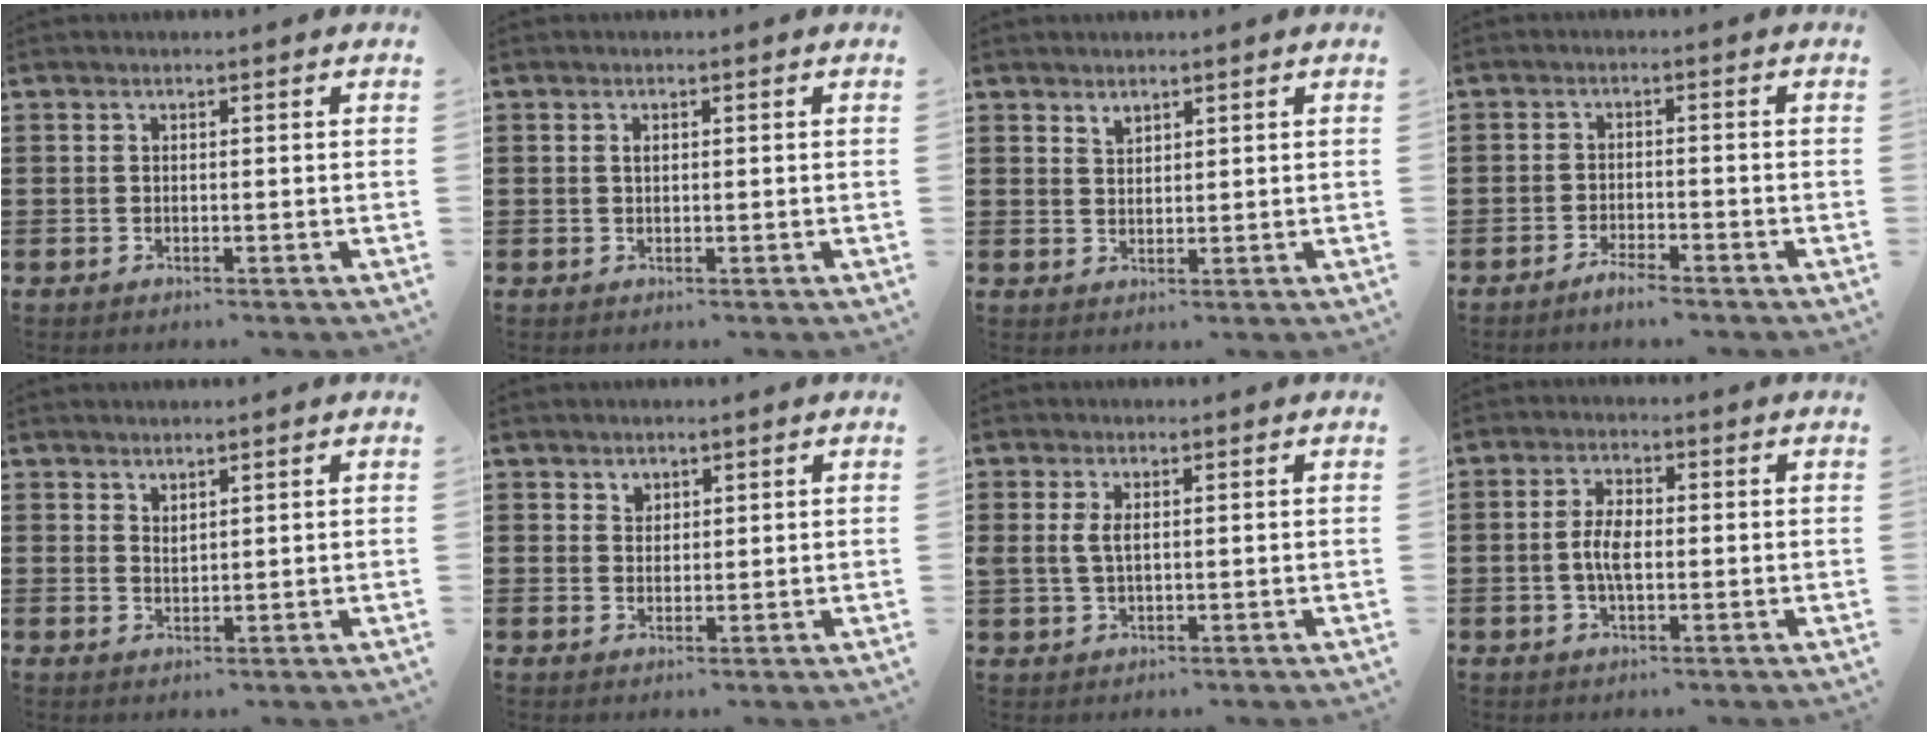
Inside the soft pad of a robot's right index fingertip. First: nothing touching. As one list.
[{"total": 0.7, "force": [0.2, 0.4, 0.6], "torque": [-0.014, 0.000, 0.004]}, {"total": 1.7, "force": [1.5, 0.7, 0.3], "torque": [-0.007, 0.000, 0.030]}, {"total": 2.2, "force": [-2.0, 0.1, 0.8], "torque": [-0.016, 0.003, -0.038]}, {"total": 1.5, "force": [1.5, 0.2, 0.0], "torque": [-0.002, 0.002, 0.030]}, {"total": 1.8, "force": [1.3, 1.2, 0.1], "torque": [-0.007, 0.004, 0.026]}, {"total": 2.7, "force": [0.6, 1.1, 2.3], "torque": [-0.056, 0.004, 0.007]}, {"total": 4.4, "force": [-0.4, 1.8, 4.0], "torque": [-0.088, -0.003, -0.012]}]